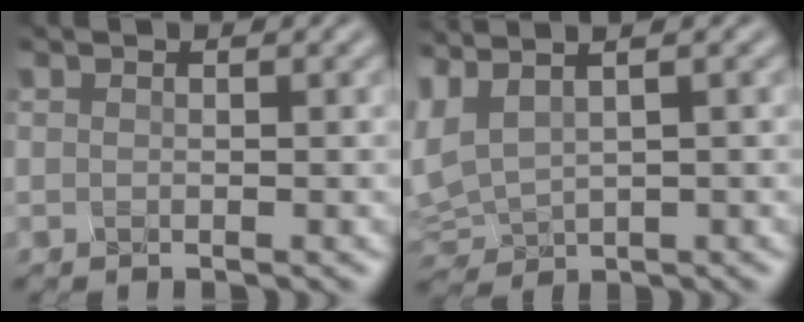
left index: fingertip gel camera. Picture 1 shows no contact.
{"total": 2.0, "force": [1.8, 0.1, 0.8], "torque": [-0.054, 0.015, 0.066]}